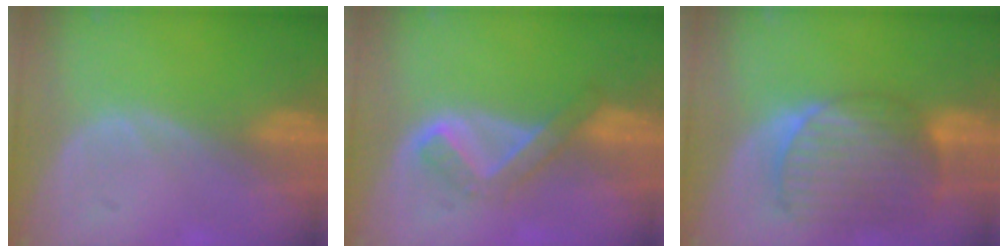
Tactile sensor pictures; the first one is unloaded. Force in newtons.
{"total": 5.4, "press": 4.7, "slide": 2.7}
{"total": 10.4, "press": 8.9, "slide": 5.5}